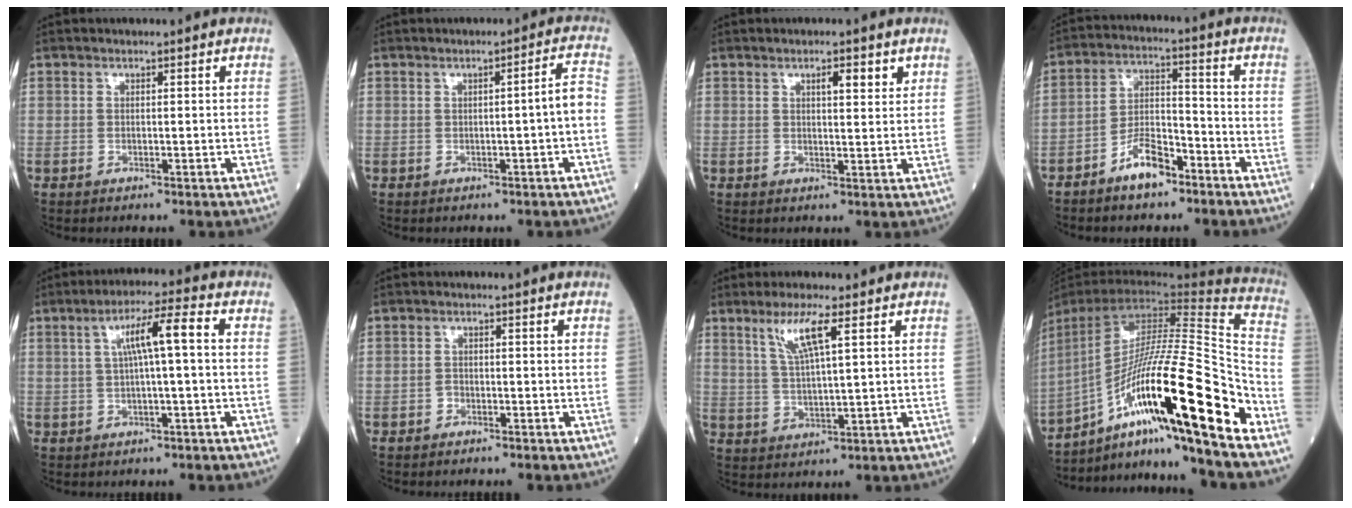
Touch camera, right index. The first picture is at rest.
{"total": 3.0, "force": [-0.7, -0.4, 2.9], "torque": [-0.041, 0.006, -0.008]}
{"total": 3.2, "force": [1.9, 0.7, 2.4], "torque": [-0.038, -0.002, 0.029]}
{"total": 7.3, "force": [-5.1, 2.6, 4.5], "torque": [-0.091, 0.010, -0.094]}
{"total": 7.0, "force": [1.1, 0.1, 6.9], "torque": [-0.120, 0.020, 0.020]}
{"total": 1.1, "force": [-0.8, 0.7, 0.3], "torque": [-0.005, 0.004, -0.013]}
{"total": 6.4, "force": [3.3, 0.1, 5.5], "torque": [-0.113, -0.001, 0.068]}
{"total": 26.8, "force": [-12.3, 1.3, 23.8], "torque": [-0.396, -0.005, -0.209]}